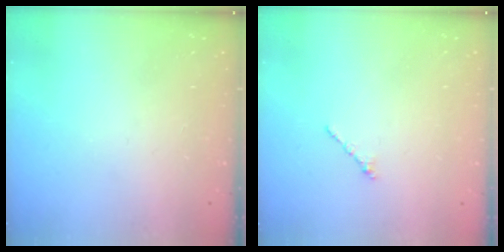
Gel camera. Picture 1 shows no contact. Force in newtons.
{"total": 1.2, "press": 1.1, "slide": 0.5}